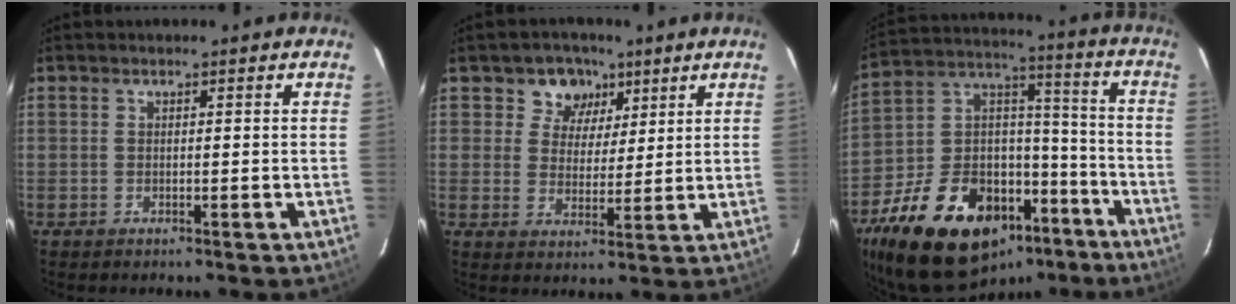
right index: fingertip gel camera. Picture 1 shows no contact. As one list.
[{"total": 6.7, "force": [3.5, 5.5, 1.2], "torque": [-0.015, 0.004, 0.056]}, {"total": 28.9, "force": [-18.2, 16.0, 15.8], "torque": [-0.324, 0.041, -0.268]}]